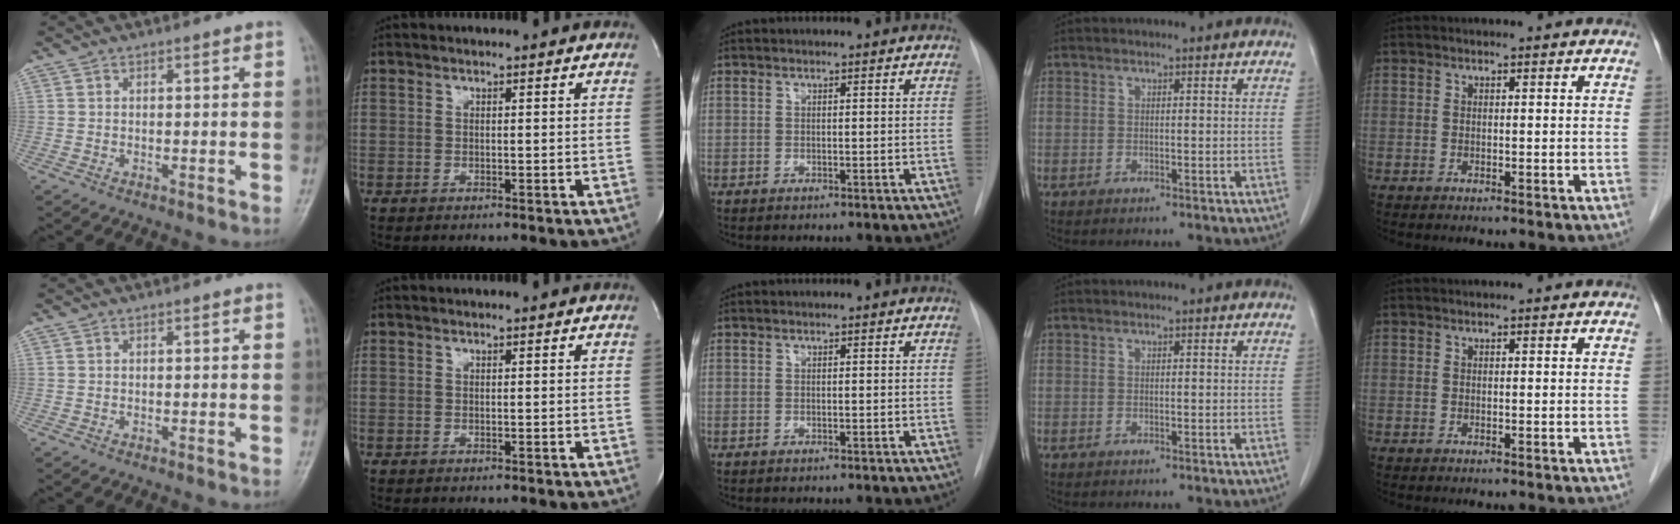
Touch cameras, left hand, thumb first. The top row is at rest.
{}